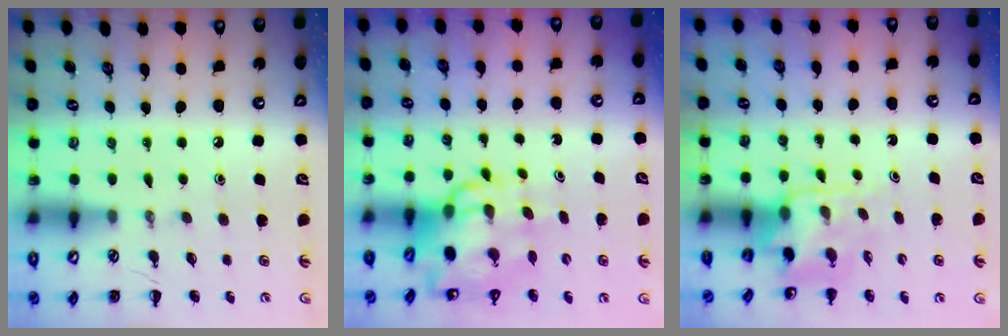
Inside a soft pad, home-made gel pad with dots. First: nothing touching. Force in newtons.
{"total": 11.2, "press": 10.7, "slide": 3.1}
{"total": 4.9, "press": 4.9, "slide": 0.6}